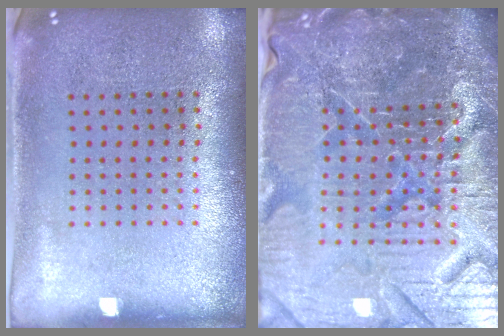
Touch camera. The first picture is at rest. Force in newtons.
{"total": 6.8, "press": 6.1, "slide": 3.0}